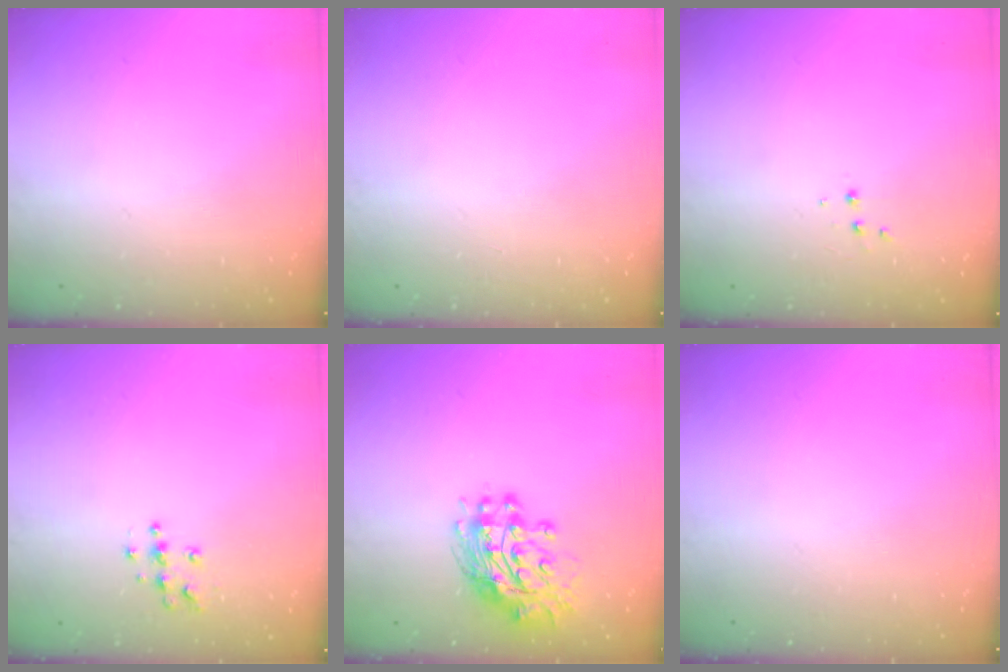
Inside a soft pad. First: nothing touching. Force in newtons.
{"total": 0.0}
{"total": 1.9, "press": 1.9, "slide": 0.2}
{"total": 4.9, "press": 4.9, "slide": 0.1}
{"total": 12.3, "press": 12.2, "slide": 1.6}
{"total": 0.0}